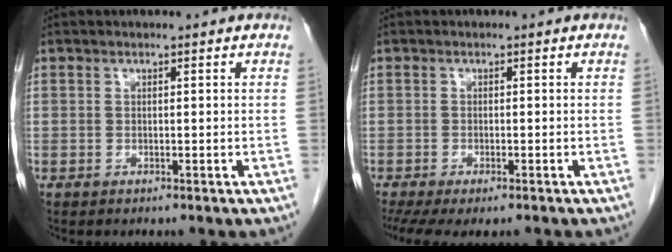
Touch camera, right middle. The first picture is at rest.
{"total": 8.5, "force": [-6.3, 2.9, 4.8], "torque": [-0.086, -0.007, -0.094]}